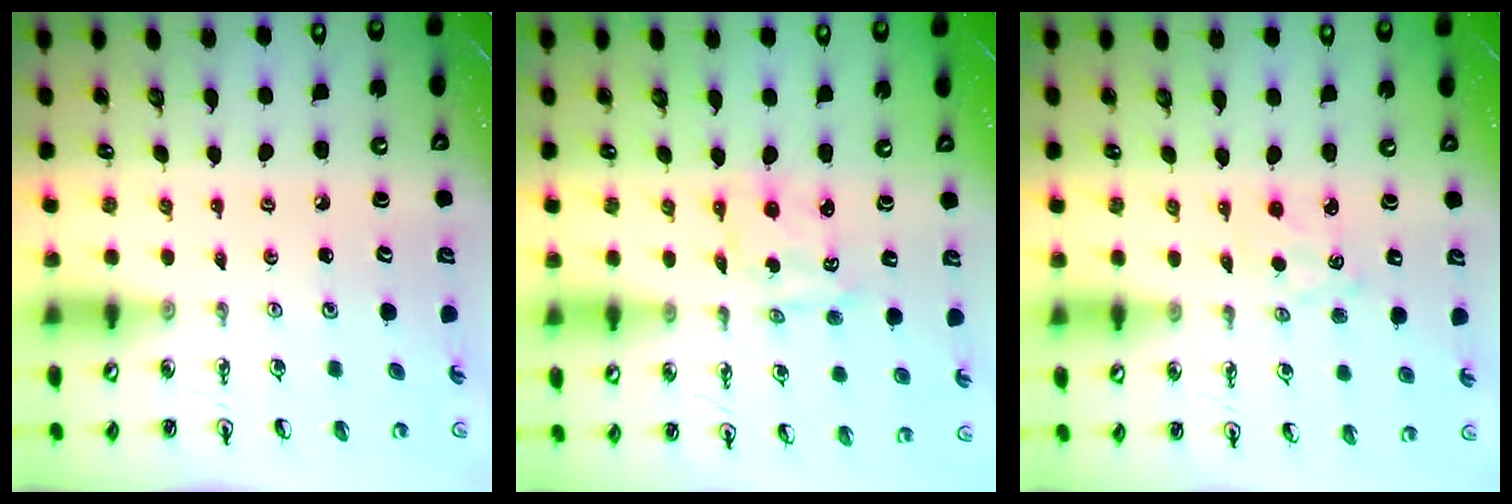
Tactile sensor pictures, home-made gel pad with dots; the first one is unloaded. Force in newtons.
{"total": 1.4, "press": 1.4, "slide": 0.2}
{"total": 2.5, "press": 2.5, "slide": 0.4}